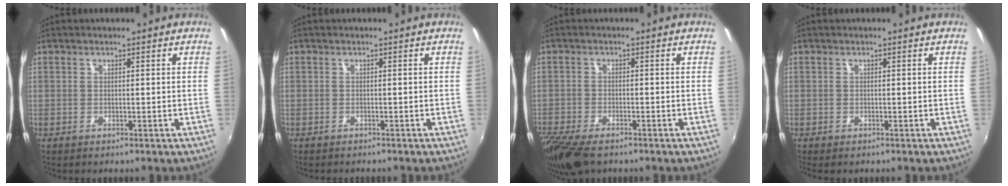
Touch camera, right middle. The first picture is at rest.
{"total": 1.3, "force": [-1.2, 0.0, 0.4], "torque": [-0.013, -0.008, -0.017]}
{"total": 10.2, "force": [-7.8, 3.5, 5.6], "torque": [-0.142, -0.046, -0.145]}
{"total": 0.9, "force": [-0.7, 0.1, 0.5], "torque": [-0.013, -0.005, -0.010]}